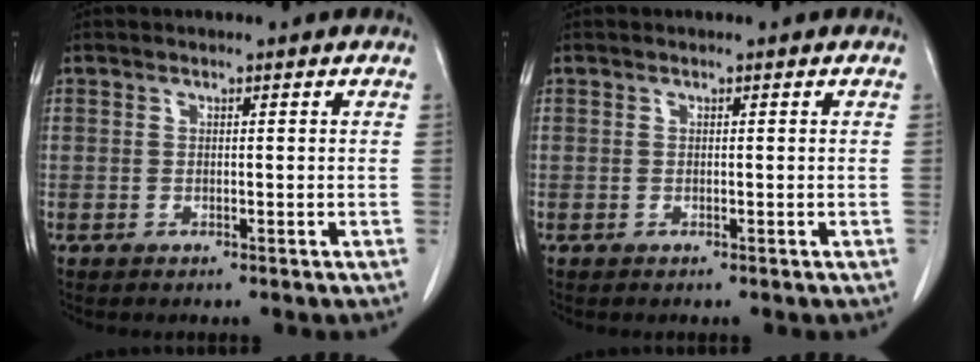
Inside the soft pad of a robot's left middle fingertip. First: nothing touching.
{"total": 0.0}